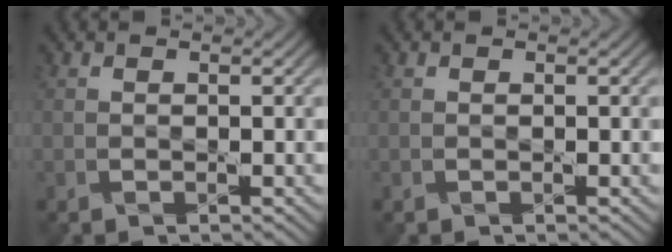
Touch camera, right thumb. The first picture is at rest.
{"total": 0.0}